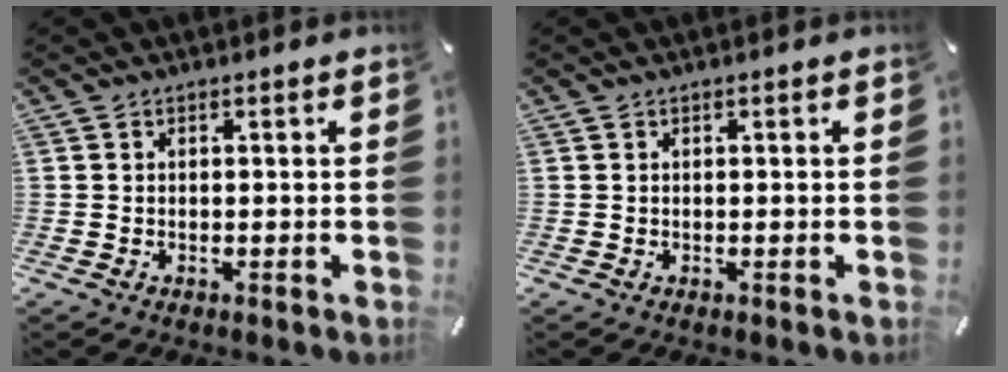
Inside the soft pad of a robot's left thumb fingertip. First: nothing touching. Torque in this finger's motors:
{"motor_torque": [-0.31, -0.16, 0.01, 0.12, 0.00]}